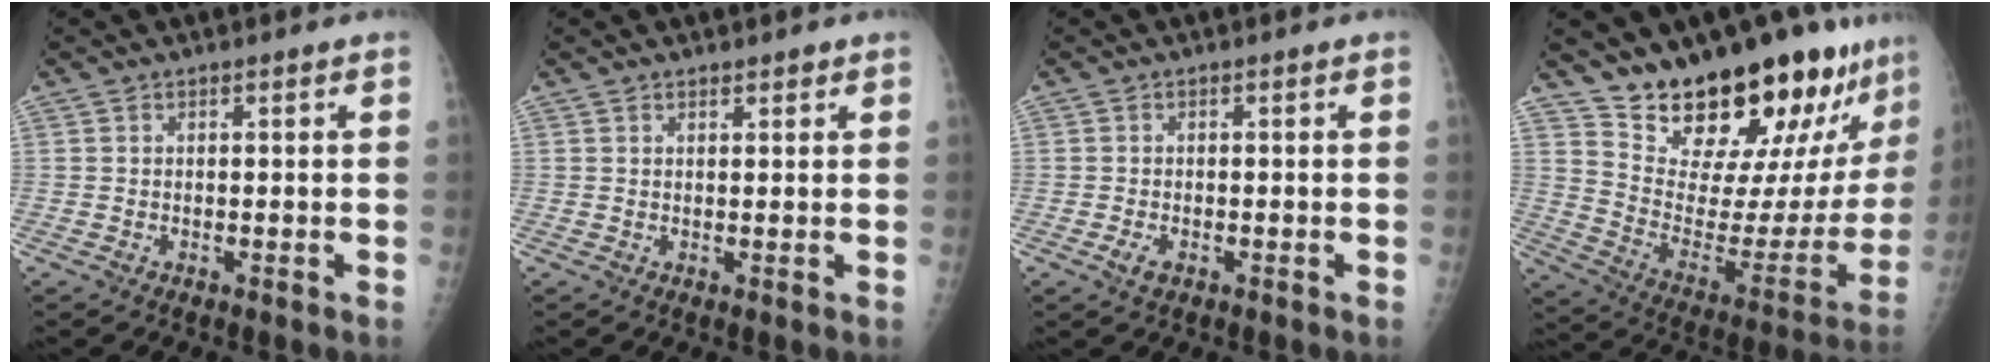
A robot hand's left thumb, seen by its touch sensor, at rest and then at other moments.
{"total": 1.2, "force": [1.0, 0.6, 0.4], "torque": [0.001, -0.006, 0.013]}
{"total": 2.0, "force": [-0.8, 1.2, 1.4], "torque": [-0.026, -0.001, -0.014]}
{"total": 25.1, "force": [21.0, 7.2, 11.7], "torque": [-0.132, -0.151, 0.306]}